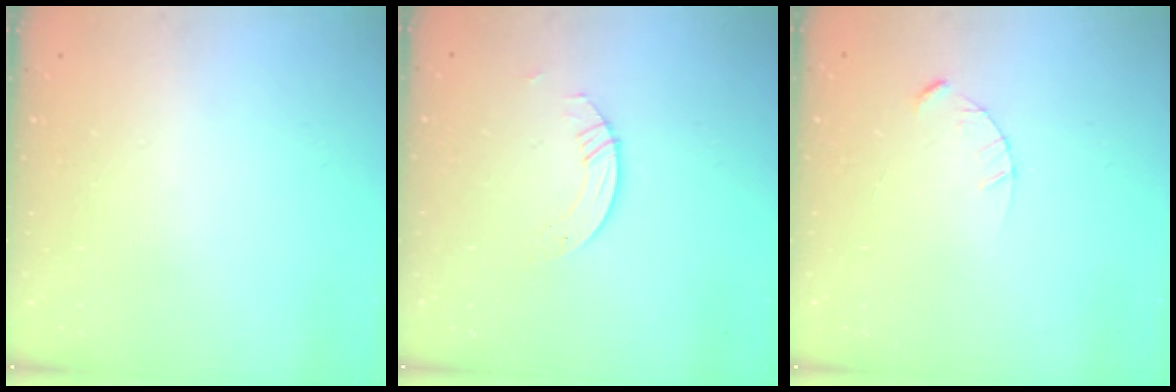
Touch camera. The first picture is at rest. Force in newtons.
{"total": 2.8, "press": 2.8, "slide": 0.2}
{"total": 2.4, "press": 2.4, "slide": 0.3}